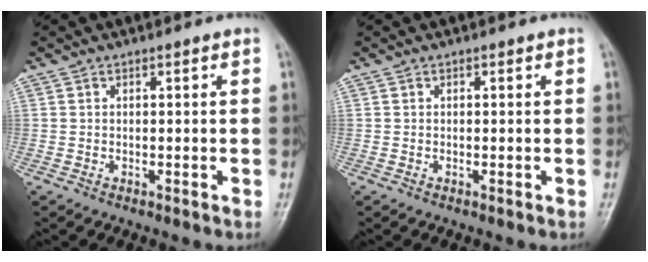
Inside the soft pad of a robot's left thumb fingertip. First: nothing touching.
{"total": 0.0}